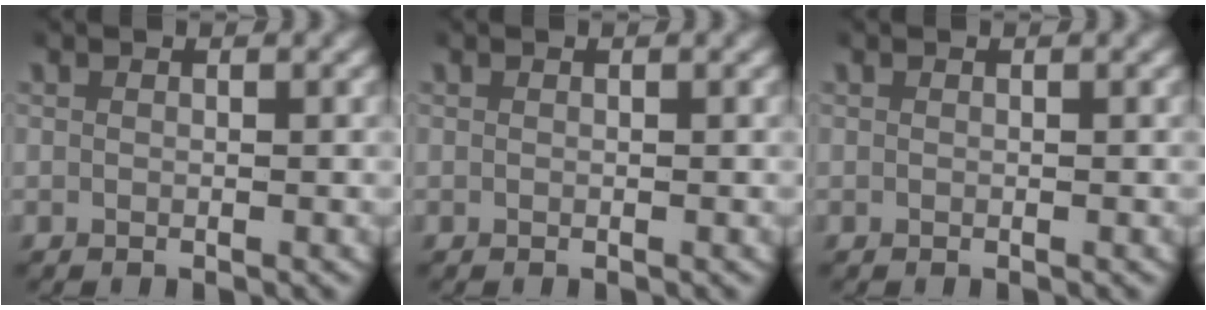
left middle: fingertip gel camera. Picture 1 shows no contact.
{"total": 0.0}
{"total": 0.0}